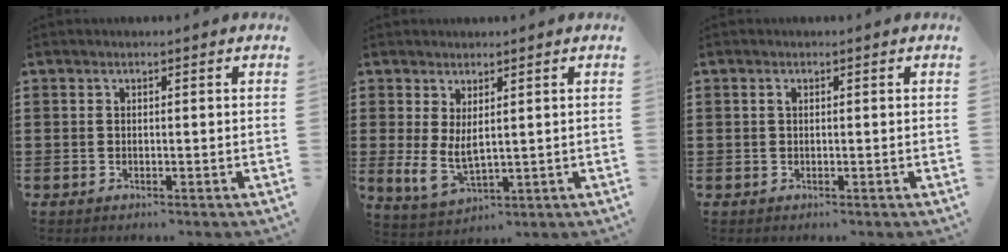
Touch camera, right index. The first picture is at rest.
{"total": 5.4, "force": [1.0, 2.7, 4.6], "torque": [-0.116, -0.009, 0.015]}
{"total": 0.6, "force": [0.2, 0.3, 0.5], "torque": [-0.011, 0.000, 0.003]}